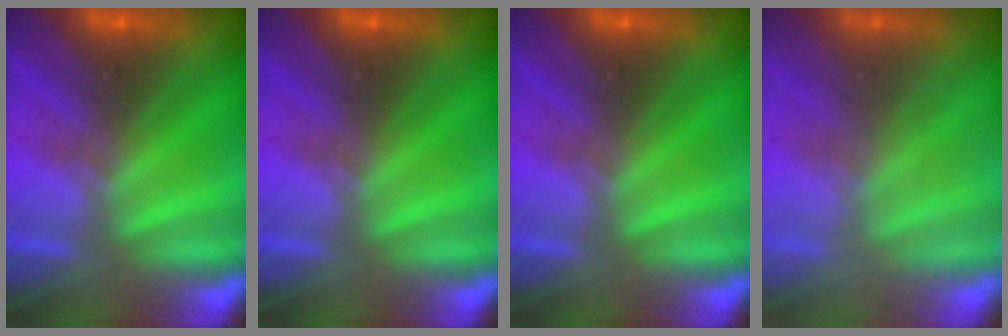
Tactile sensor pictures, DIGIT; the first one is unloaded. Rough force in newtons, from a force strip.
{"total": 0.0}
{"total": 0.0}
{"total": 2.2}